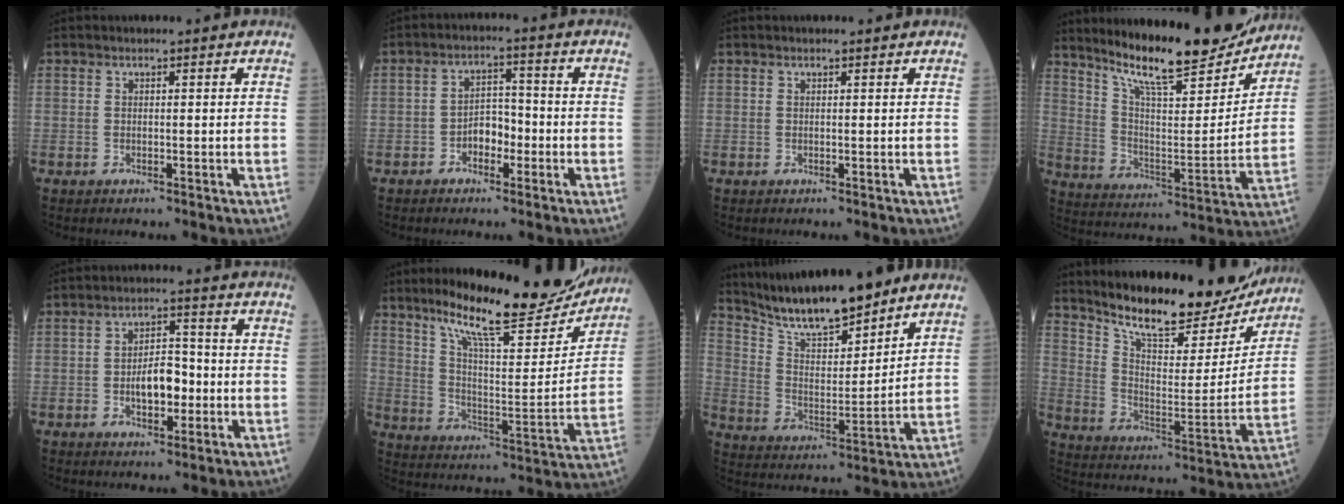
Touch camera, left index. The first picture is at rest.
{"total": 4.3, "force": [-1.8, 2.5, 3.0], "torque": [-0.049, 0.012, -0.037]}
{"total": 0.0}
{"total": 19.0, "force": [16.6, 2.0, 8.9], "torque": [-0.146, -0.027, 0.262]}
{"total": 6.2, "force": [-1.4, 3.1, 5.3], "torque": [-0.093, 0.012, -0.021]}
{"total": 21.2, "force": [17.8, 2.9, 11.1], "torque": [-0.173, -0.024, 0.266]}
{"total": 15.1, "force": [13.0, 2.3, 7.4], "torque": [-0.132, 0.001, 0.234]}
{"total": 20.4, "force": [18.0, 5.2, 8.0], "torque": [-0.127, -0.024, 0.268]}